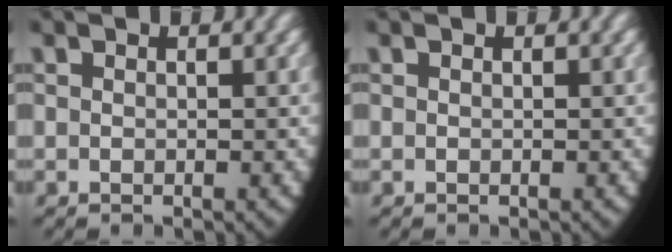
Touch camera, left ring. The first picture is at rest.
{"total": 0.0}